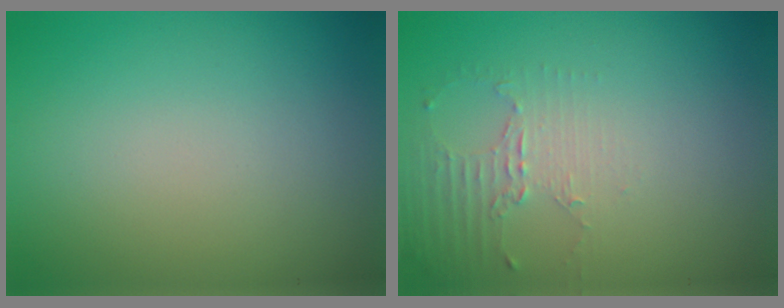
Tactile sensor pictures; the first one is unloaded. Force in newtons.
{"total": 2.0, "press": 1.5, "slide": 1.4}